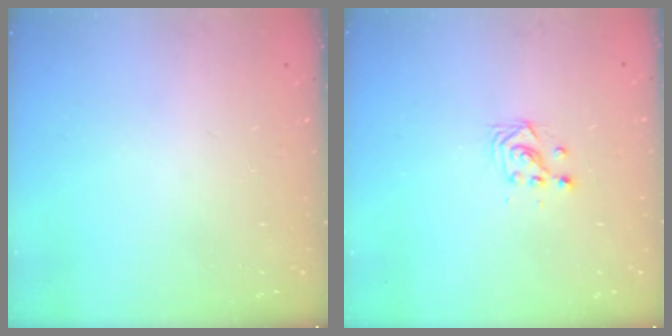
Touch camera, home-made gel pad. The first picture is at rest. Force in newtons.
{"total": 2.9, "press": 2.9, "slide": 0.2}